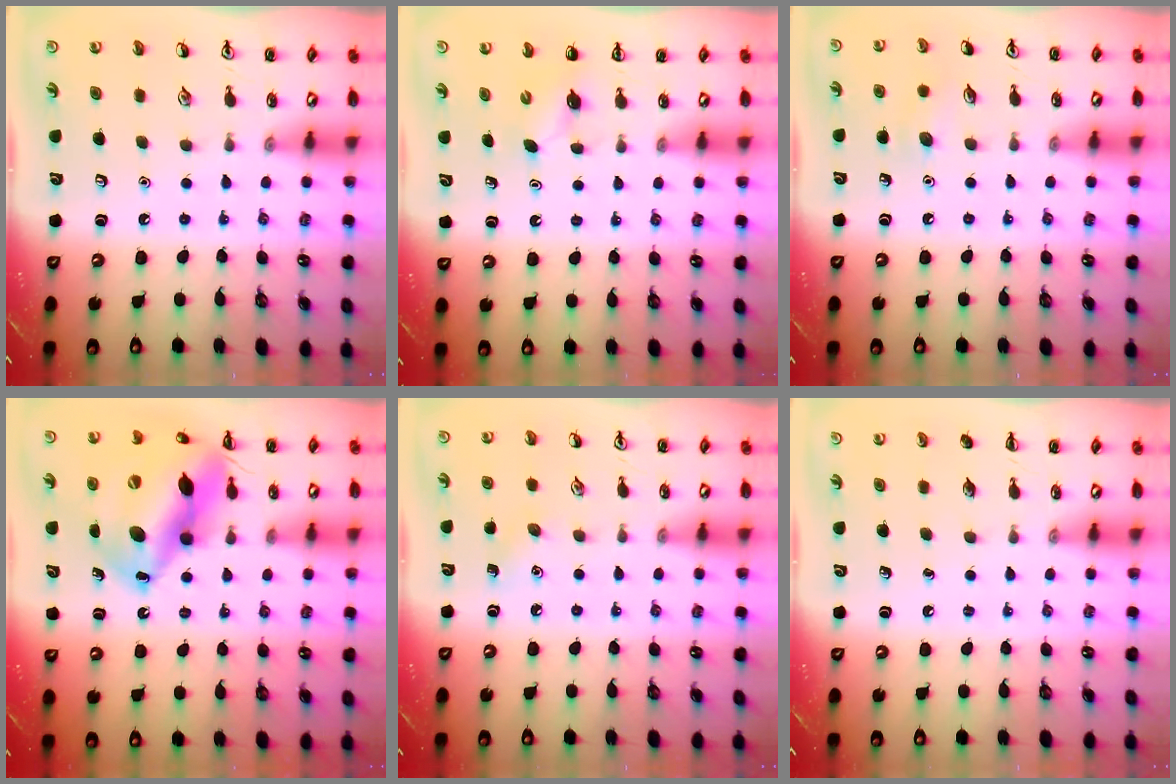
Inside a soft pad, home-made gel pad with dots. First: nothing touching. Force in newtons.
{"total": 2.3, "press": 2.2, "slide": 0.7}
{"total": 5.4, "press": 5.2, "slide": 1.6}
{"total": 19.6, "press": 19.5, "slide": 2.3}
{"total": 4.4, "press": 4.2, "slide": 1.4}
{"total": 0.0}